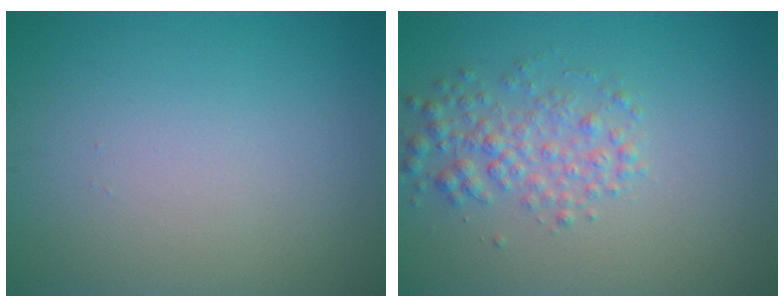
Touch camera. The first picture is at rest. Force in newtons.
{"total": 2.9, "press": 2.9, "slide": 0.1}